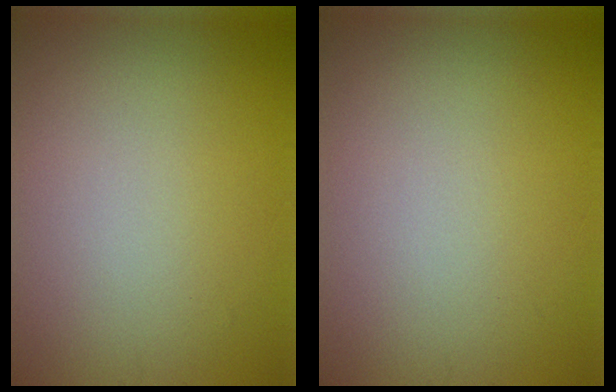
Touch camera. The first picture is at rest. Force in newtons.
{"total": 0.0}